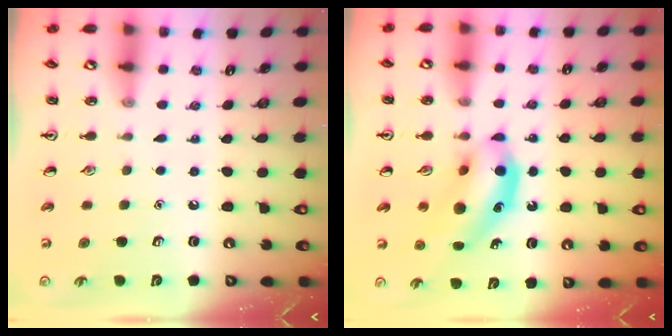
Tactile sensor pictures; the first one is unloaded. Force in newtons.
{"total": 11.5, "press": 11.0, "slide": 3.5}